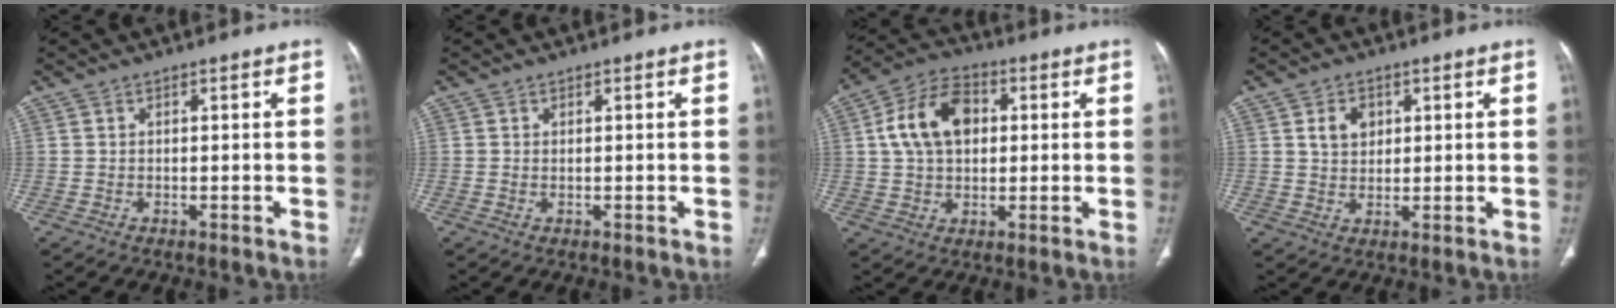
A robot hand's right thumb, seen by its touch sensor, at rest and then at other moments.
{"total": 0.0}
{"total": 12.3, "force": [2.3, 8.3, 8.8], "torque": [-0.144, 0.017, 0.034]}
{"total": 4.5, "force": [1.7, 3.4, 2.5], "torque": [-0.023, -0.008, 0.031]}